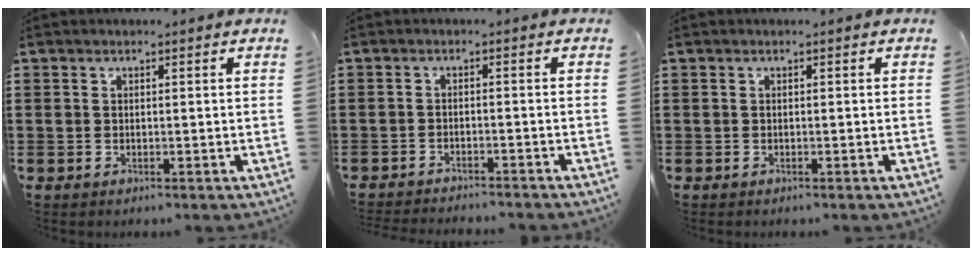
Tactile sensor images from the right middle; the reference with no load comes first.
{"total": 2.2, "force": [-2.2, 0.0, -0.1], "torque": [-0.004, 0.002, -0.047]}
{"total": 0.0}